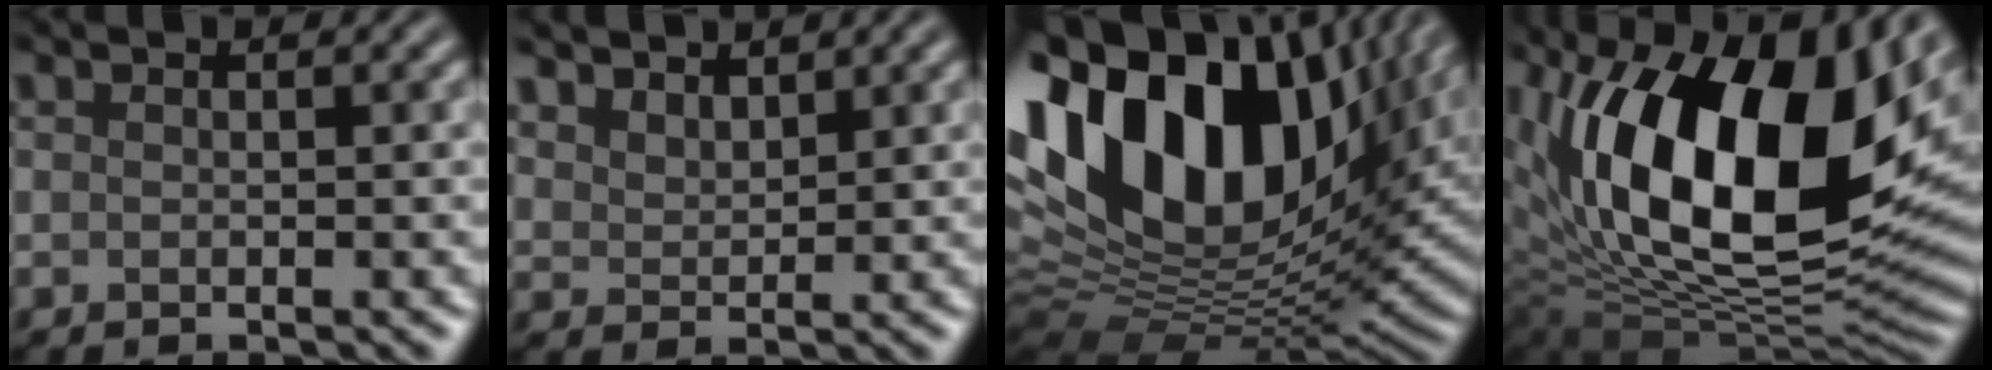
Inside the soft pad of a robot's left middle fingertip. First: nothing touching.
{"total": 3.8, "force": [3.6, 1.0, 0.5], "torque": [-0.025, 0.010, 0.078]}
{"total": 19.6, "force": [6.5, 11.2, 14.6], "torque": [-0.287, 0.019, 0.132]}
{"total": 18.5, "force": [5.7, 9.7, 14.8], "torque": [-0.260, 0.025, 0.103]}